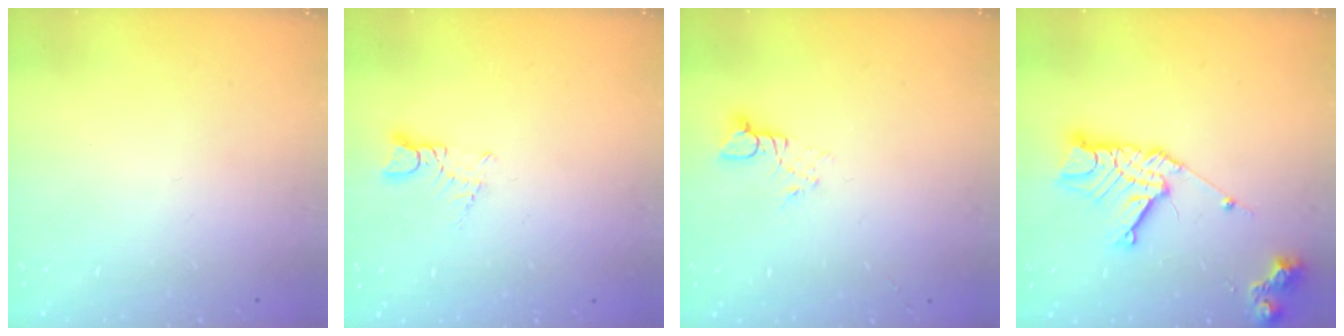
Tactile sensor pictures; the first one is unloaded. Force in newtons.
{"total": 2.9, "press": 2.9, "slide": 0.3}
{"total": 2.7, "press": 2.7, "slide": 0.2}
{"total": 15.5, "press": 15.4, "slide": 1.3}